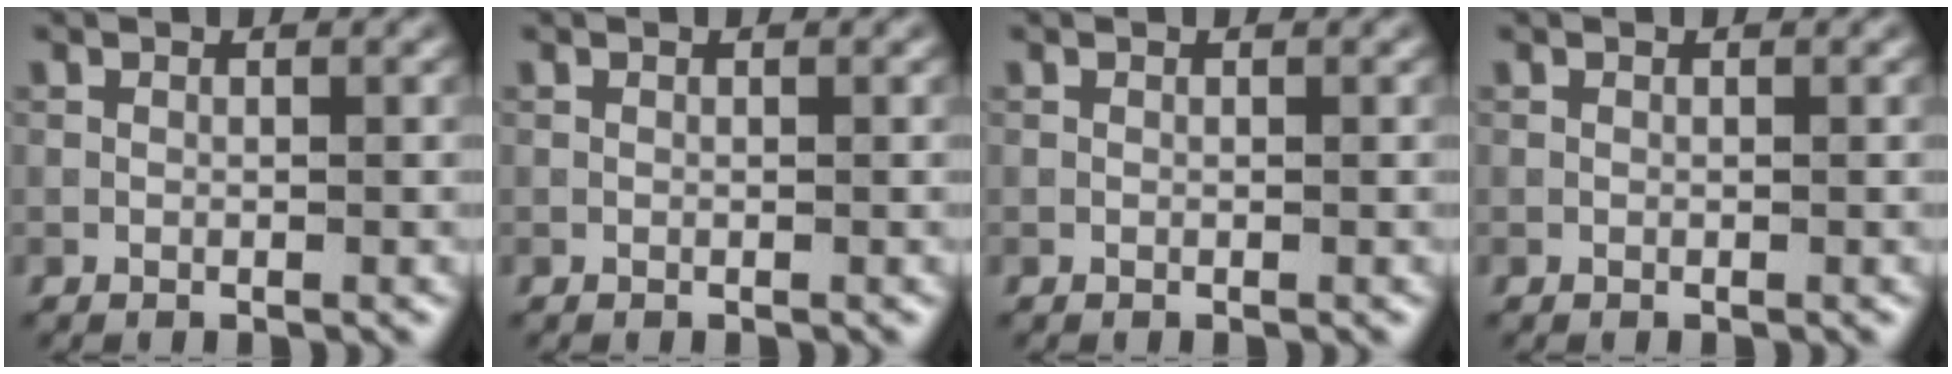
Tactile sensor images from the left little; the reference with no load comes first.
{"total": 0.0}
{"total": 0.0}
{"total": 0.0}